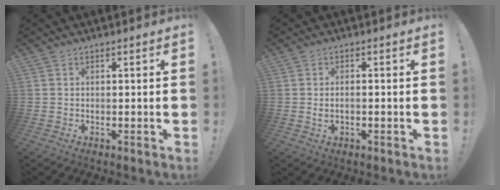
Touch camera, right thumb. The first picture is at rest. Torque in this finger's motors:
{"motor_torque": [-0.11, 0.10, 0.05, 0.24, 0.12]}